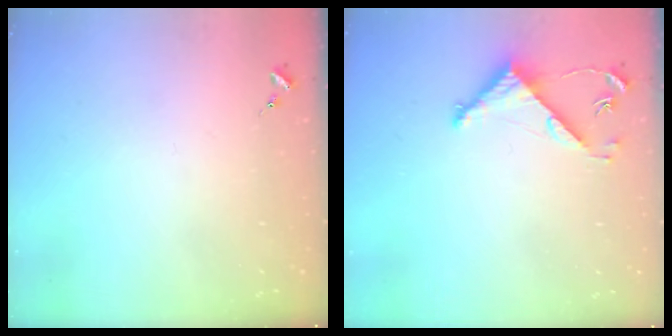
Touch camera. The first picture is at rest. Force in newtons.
{"total": 4.8, "press": 4.8, "slide": 0.3}